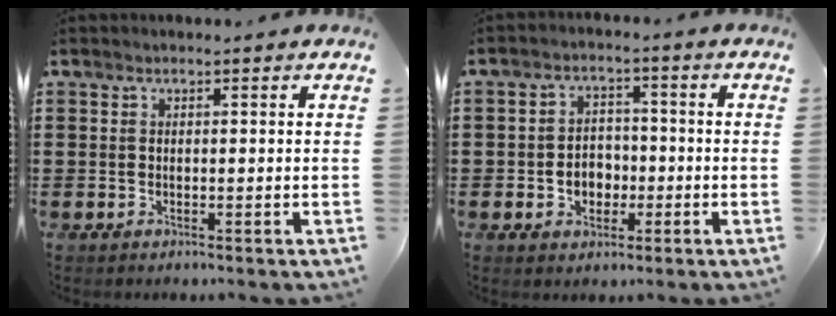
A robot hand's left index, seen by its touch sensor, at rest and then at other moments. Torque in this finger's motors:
{"motor_torque": [0.71, 0.31, 0.37, 0.09]}